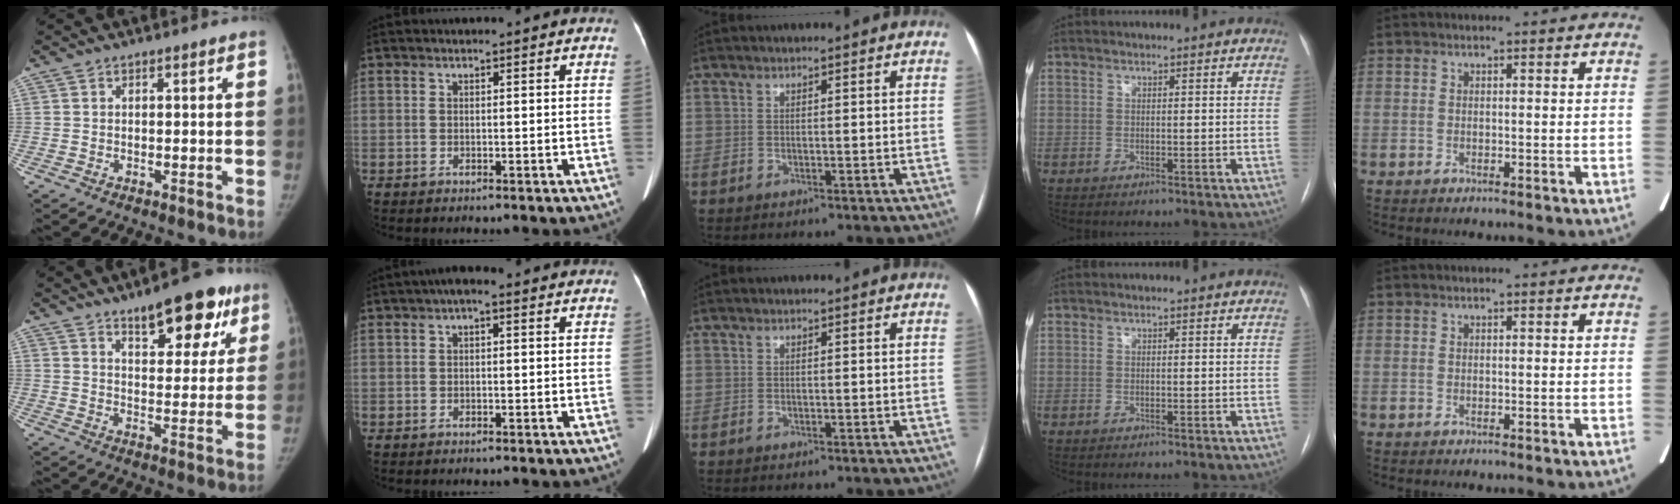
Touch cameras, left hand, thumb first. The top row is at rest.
{"thumb": {"total": 15.4, "force": [9.5, 6.1, 10.5], "torque": [-0.091, -0.037, 0.134]}, "index": {"total": 2.1, "force": [0.7, 0.8, 1.8], "torque": [-0.025, 0.010, 0.005]}}